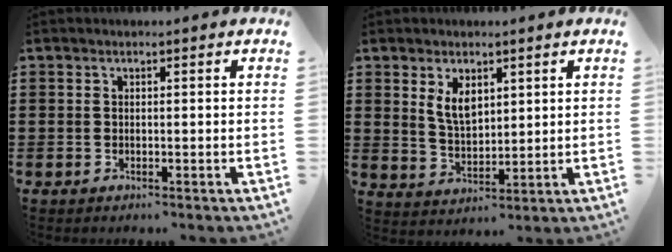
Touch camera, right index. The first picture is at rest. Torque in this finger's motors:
{"motor_torque": [0.32, 0.15, 0.15, 0.10]}